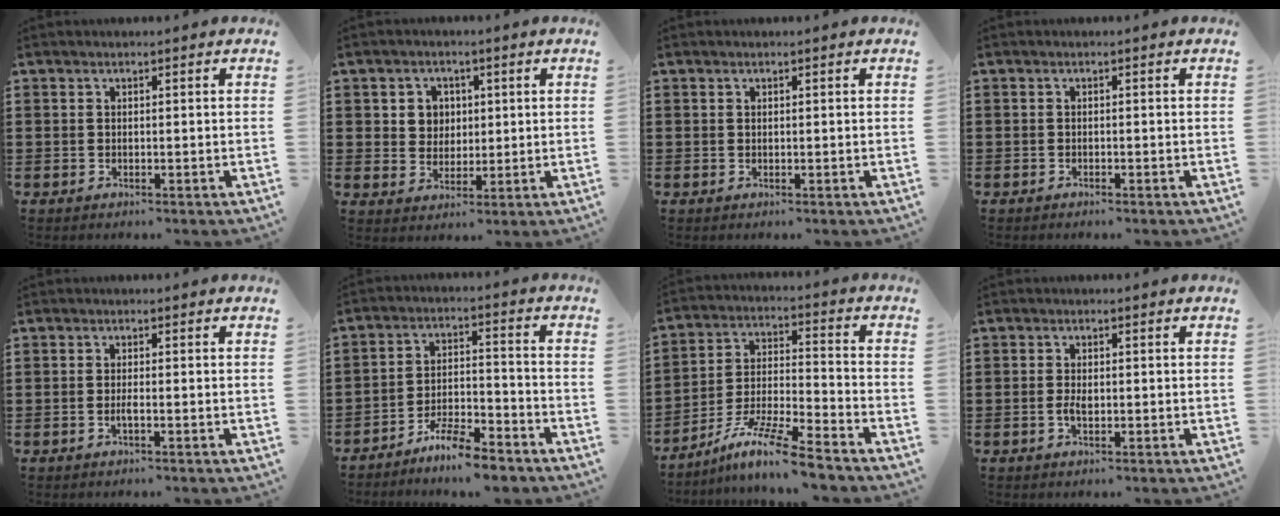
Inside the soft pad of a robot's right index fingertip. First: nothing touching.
{"total": 3.9, "force": [1.1, 3.6, 0.9], "torque": [-0.034, 0.014, 0.017]}
{"total": 0.0}
{"total": 0.7, "force": [-0.7, 0.0, 0.0], "torque": [-0.001, -0.001, -0.015]}
{"total": 1.3, "force": [-0.6, 0.0, 1.2], "torque": [-0.029, -0.007, -0.012]}
{"total": 6.7, "force": [-6.3, 0.5, 2.4], "torque": [-0.052, 0.003, -0.121]}
{"total": 10.5, "force": [-8.8, 0.4, 5.8], "torque": [-0.116, 0.006, -0.174]}
{"total": 1.9, "force": [-0.3, 0.9, 1.6], "torque": [-0.038, -0.002, -0.008]}